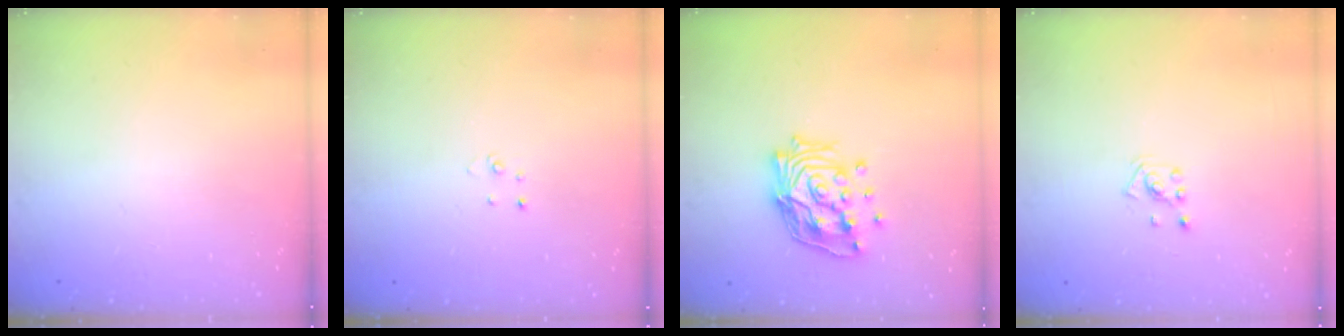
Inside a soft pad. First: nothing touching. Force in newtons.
{"total": 2.0, "press": 2.0, "slide": 0.2}
{"total": 16.0, "press": 15.8, "slide": 2.3}
{"total": 2.2, "press": 2.2, "slide": 0.6}